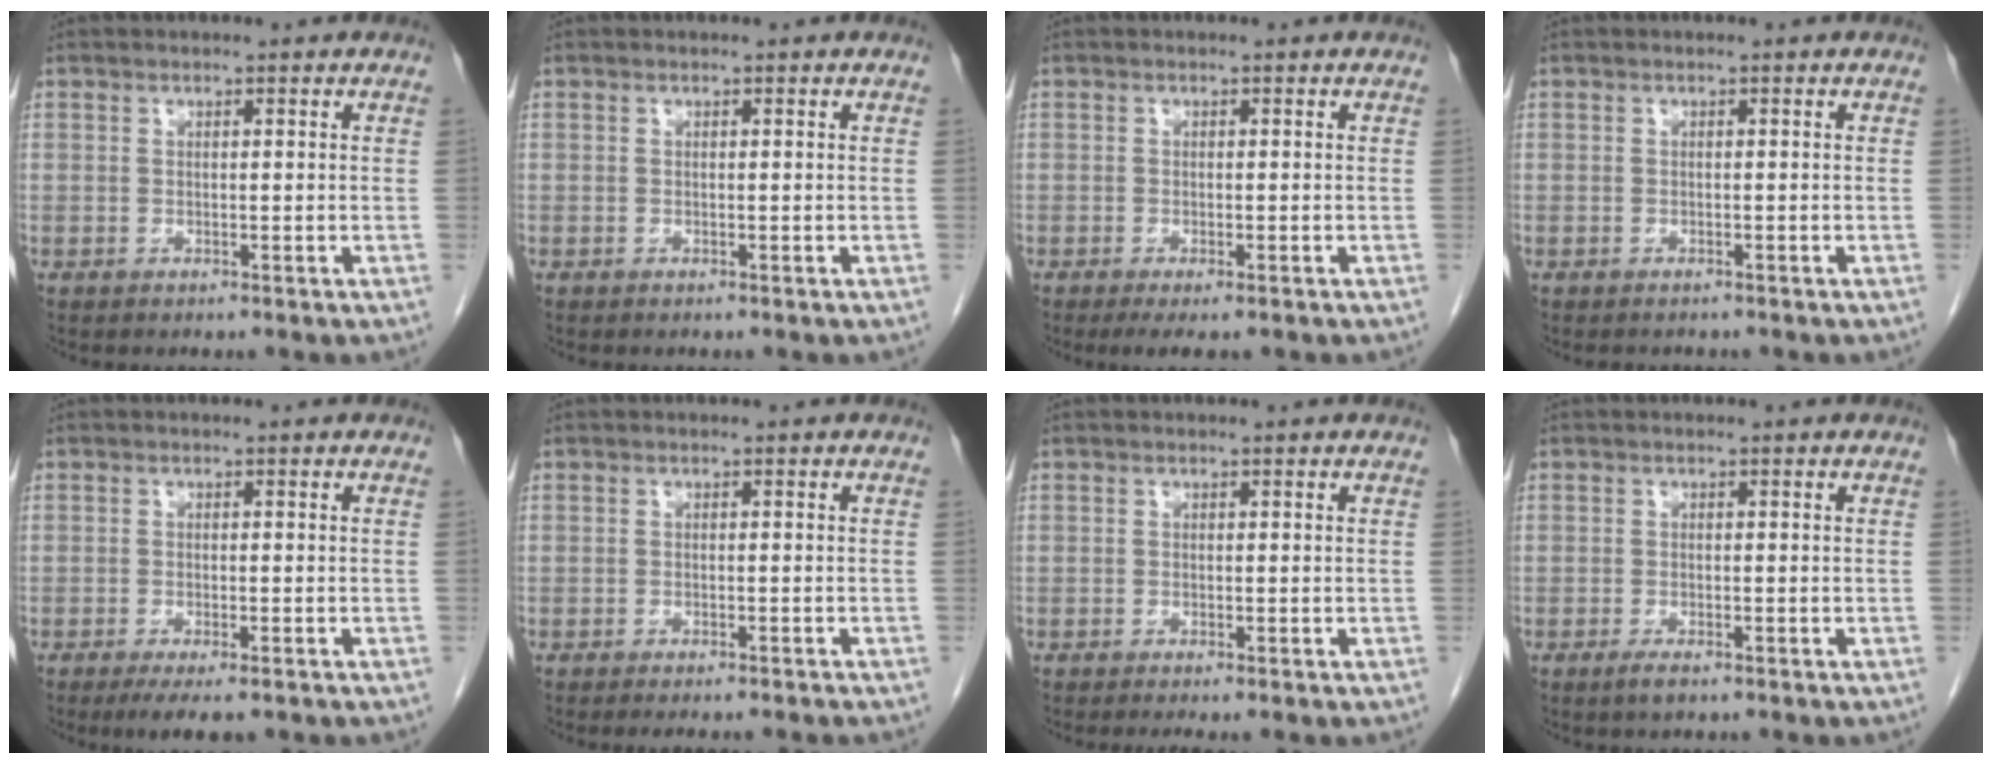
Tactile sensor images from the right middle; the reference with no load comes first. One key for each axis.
{"total": 0.0}
{"total": 3.3, "fx": -2.3, "fy": 0.8, "fz": 2.3, "tx": -0.036, "ty": -0.010, "tz": -0.033}
{"total": 0.9, "fx": -0.9, "fy": 0.2, "fz": 0.0, "tx": -0.007, "ty": -0.004, "tz": -0.013}
{"total": 4.7, "fx": -3.3, "fy": 1.0, "fz": 3.2, "tx": -0.046, "ty": -0.012, "tz": -0.047}
{"total": 5.9, "fx": -5.3, "fy": 0.7, "fz": 2.4, "tx": -0.020, "ty": -0.010, "tz": -0.065}
{"total": 1.5, "fx": -1.2, "fy": -0.2, "fz": 0.9, "tx": -0.015, "ty": -0.005, "tz": -0.017}
{"total": 1.7, "fx": -1.1, "fy": 0.4, "fz": 1.2, "tx": -0.023, "ty": -0.002, "tz": -0.019}